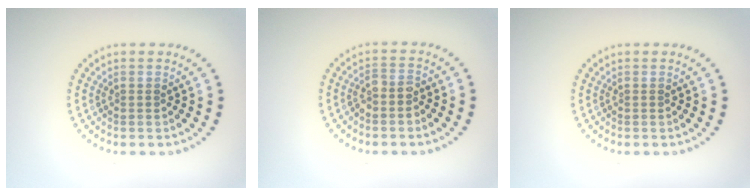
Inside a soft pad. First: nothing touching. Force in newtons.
{"total": 1.6, "press": 1.4, "slide": 0.7}
{"total": 0.0}